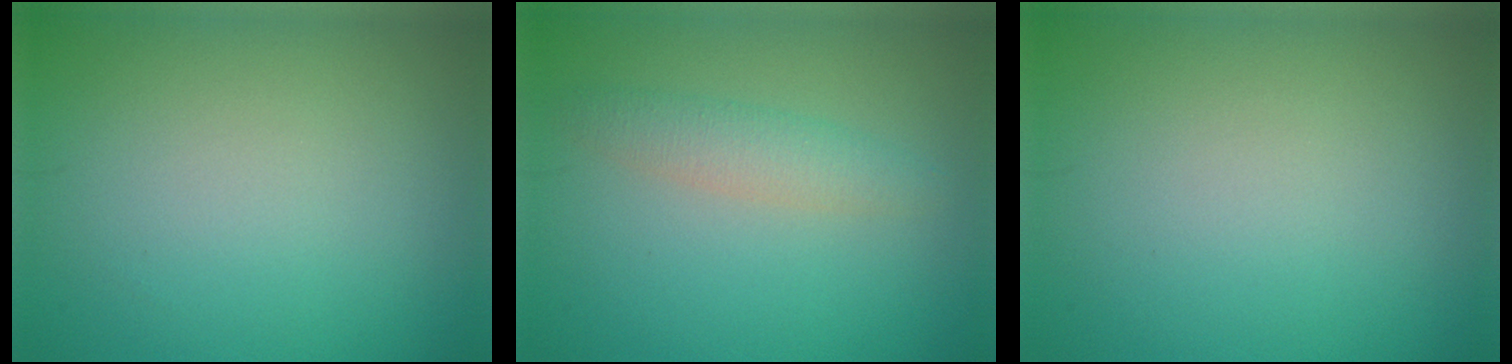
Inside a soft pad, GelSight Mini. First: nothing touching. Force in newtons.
{"total": 2.4, "press": 2.4, "slide": 0.0}
{"total": 0.0}